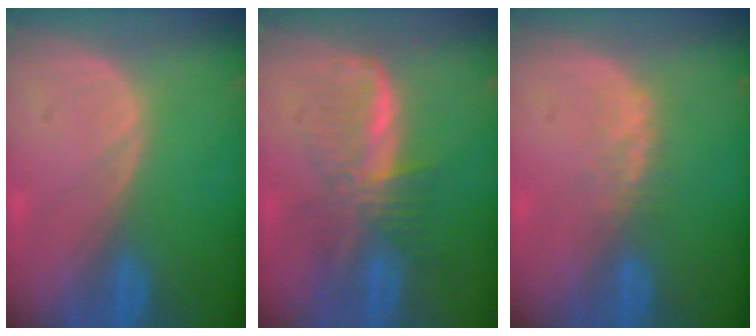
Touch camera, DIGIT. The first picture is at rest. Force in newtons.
{"total": 6.6, "press": 6.3, "slide": 2.1}
{"total": 1.9, "press": 1.8, "slide": 0.5}